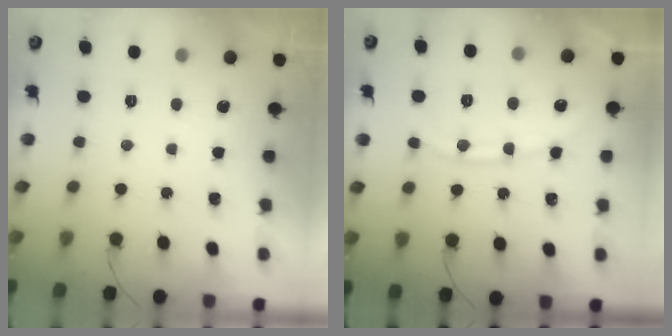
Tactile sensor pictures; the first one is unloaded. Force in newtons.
{"total": 11.1, "press": 11.0, "slide": 1.5}